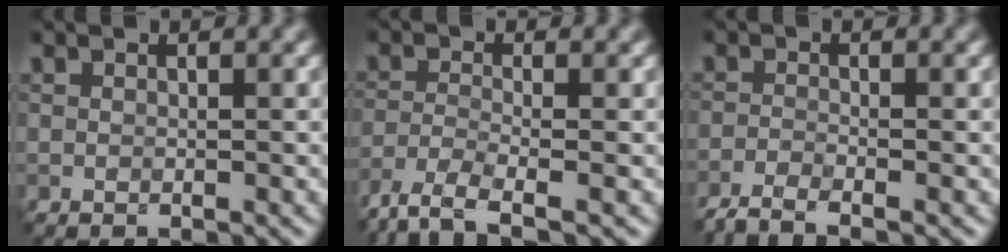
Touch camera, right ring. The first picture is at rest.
{"total": 4.1, "force": [-3.2, 0.9, 2.5], "torque": [-0.050, -0.010, -0.072]}
{"total": 3.0, "force": [-2.5, 0.5, 1.6], "torque": [-0.035, -0.005, -0.058]}